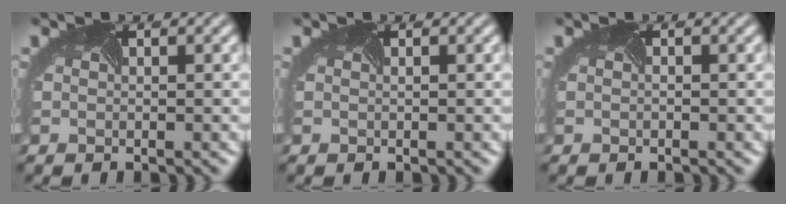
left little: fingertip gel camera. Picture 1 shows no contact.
{"total": 0.0}
{"total": 0.0}